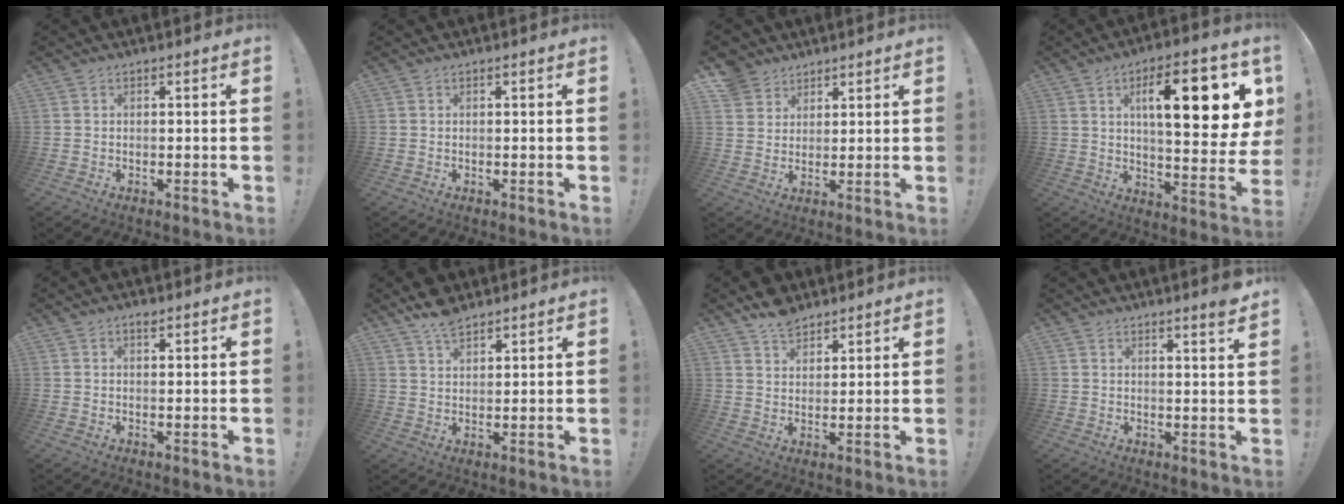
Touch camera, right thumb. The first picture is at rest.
{"total": 0.0}
{"total": 7.0, "force": [4.9, 4.9, 0.5], "torque": [-0.008, -0.042, 0.097]}
{"total": 19.0, "force": [6.5, 6.0, 16.9], "torque": [-0.245, -0.022, 0.088]}
{"total": 1.2, "force": [0.9, 0.3, 0.8], "torque": [-0.006, -0.003, 0.015]}
{"total": 6.9, "force": [5.6, 2.8, 3.0], "torque": [-0.055, -0.025, 0.104]}
{"total": 7.2, "force": [6.0, 3.4, 2.3], "torque": [-0.039, -0.032, 0.113]}
{"total": 3.4, "force": [3.0, -0.2, 1.7], "torque": [-0.007, -0.029, 0.046]}